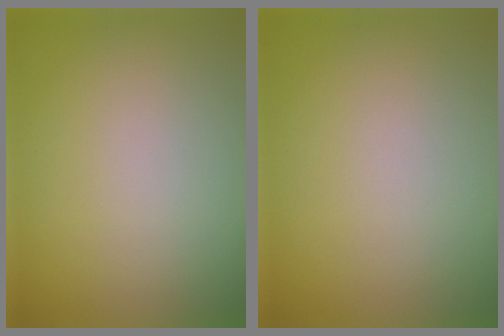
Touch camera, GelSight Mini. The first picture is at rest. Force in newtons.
{"total": 0.0}